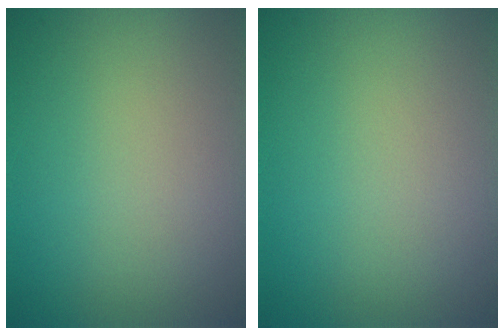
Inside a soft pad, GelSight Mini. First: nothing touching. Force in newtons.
{"total": 0.0}